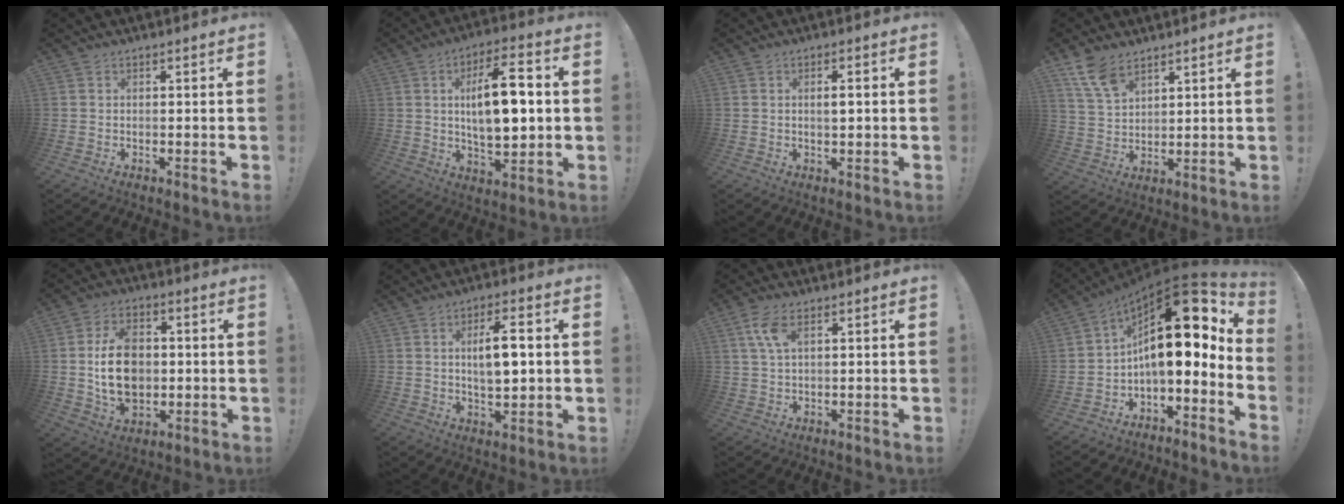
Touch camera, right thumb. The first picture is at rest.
{"total": 15.5, "force": [1.5, 6.8, 13.9], "torque": [-0.216, 0.001, 0.019]}
{"total": 2.2, "force": [0.2, 0.6, 2.1], "torque": [-0.031, -0.003, -0.001]}
{"total": 8.9, "force": [6.2, 4.6, 4.3], "torque": [-0.085, -0.027, 0.123]}
{"total": 15.5, "force": [0.2, 11.3, 10.6], "torque": [-0.172, 0.002, 0.004]}
{"total": 9.3, "force": [1.3, 3.4, 8.5], "torque": [-0.135, -0.001, 0.016]}
{"total": 6.2, "force": [2.5, 3.0, 4.8], "torque": [-0.095, -0.002, 0.046]}
{"total": 20.2, "force": [4.9, 8.4, 17.7], "torque": [-0.296, -0.030, 0.086]}